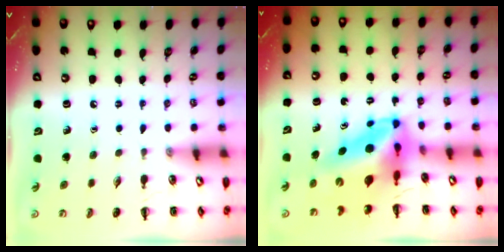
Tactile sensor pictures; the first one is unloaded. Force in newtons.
{"total": 11.0, "press": 10.5, "slide": 3.5}